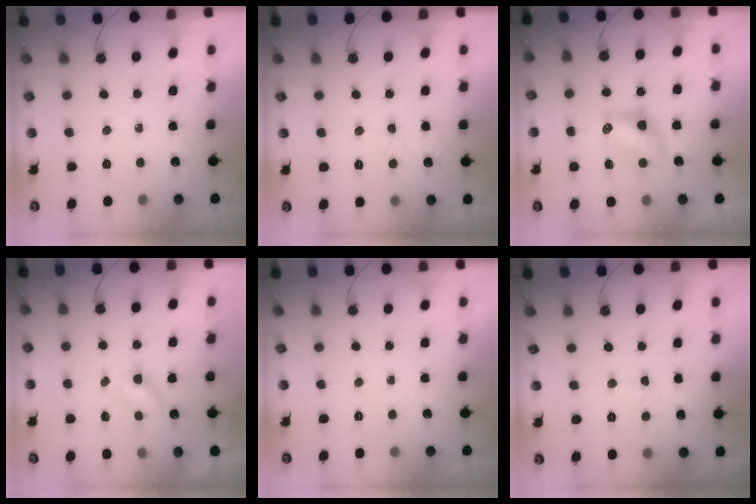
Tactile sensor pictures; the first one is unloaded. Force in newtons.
{"total": 2.9, "press": 2.8, "slide": 0.5}
{"total": 7.7, "press": 7.5, "slide": 1.8}
{"total": 3.7, "press": 3.7, "slide": 0.4}
{"total": 0.0}
{"total": 2.1, "press": 2.0, "slide": 0.3}